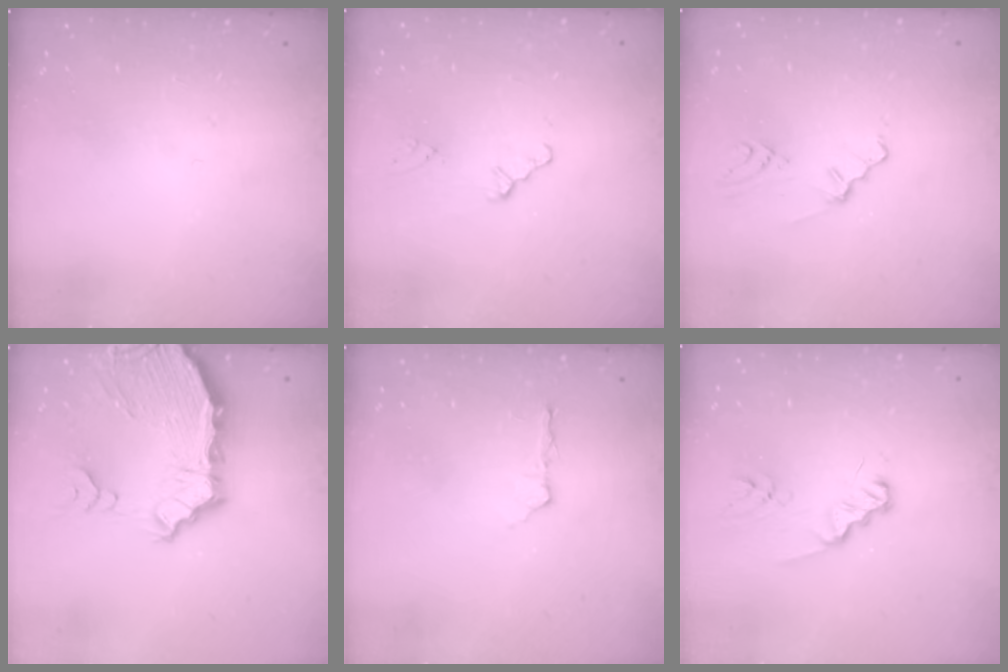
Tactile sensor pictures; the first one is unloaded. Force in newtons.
{"total": 0.0}
{"total": 2.0, "press": 1.9, "slide": 0.7}
{"total": 10.5, "press": 9.9, "slide": 3.4}
{"total": 2.9, "press": 2.4, "slide": 1.6}
{"total": 2.4, "press": 2.4, "slide": 0.3}